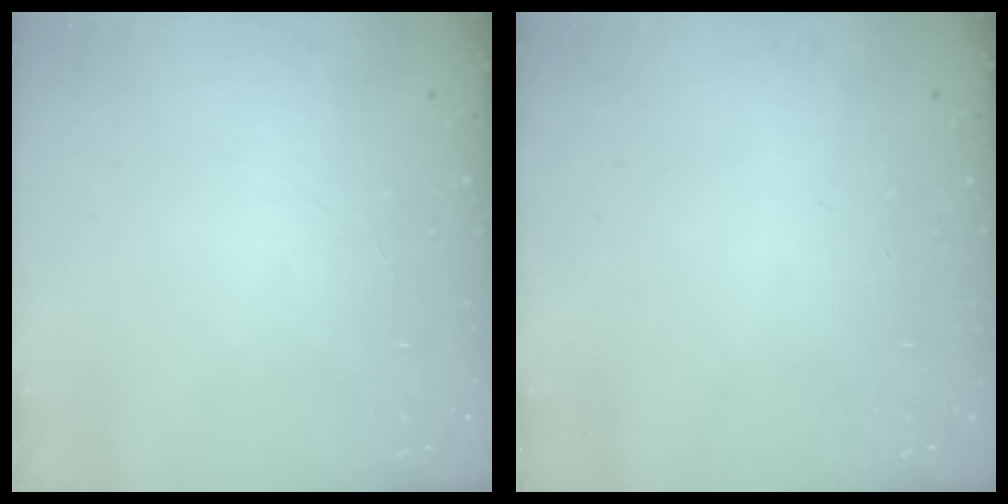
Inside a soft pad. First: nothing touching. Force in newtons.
{"total": 0.0}